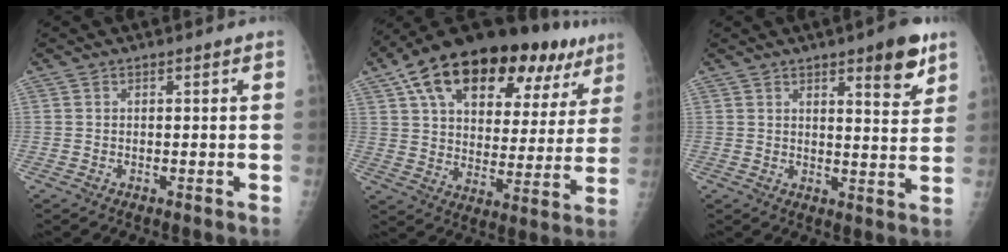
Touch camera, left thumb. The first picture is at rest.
{"total": 29.0, "force": [15.6, 14.7, 19.5], "torque": [-0.269, 0.016, 0.241]}
{"total": 8.6, "force": [5.0, 2.4, 6.5], "torque": [-0.069, -0.028, 0.065]}